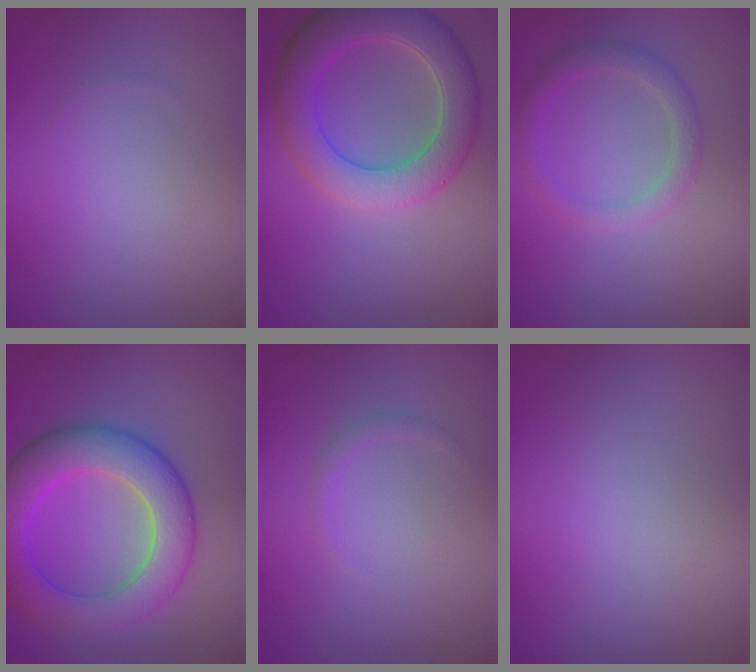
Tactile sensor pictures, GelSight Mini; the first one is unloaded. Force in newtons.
{"total": 6.6, "press": 6.5, "slide": 0.5}
{"total": 2.2, "press": 2.2, "slide": 0.2}
{"total": 7.7, "press": 7.7, "slide": 0.3}
{"total": 0.7, "press": 0.7, "slide": 0.0}
{"total": 0.0}